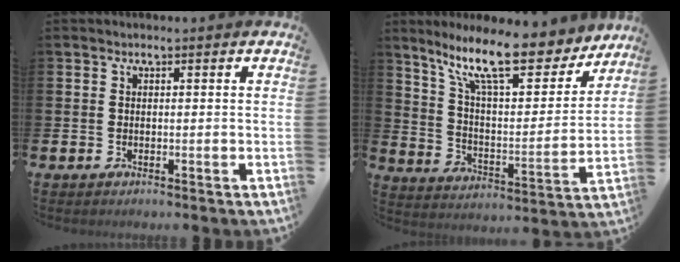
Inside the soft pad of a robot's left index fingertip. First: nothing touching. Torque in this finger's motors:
{"motor_torque": [0.85, -1.29, 1.05, 0.21]}